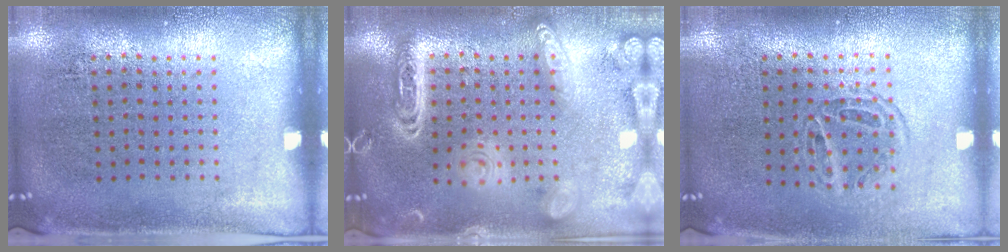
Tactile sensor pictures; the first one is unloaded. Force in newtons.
{"total": 3.7, "press": 3.7, "slide": 0.3}
{"total": 1.2, "press": 1.0, "slide": 0.6}